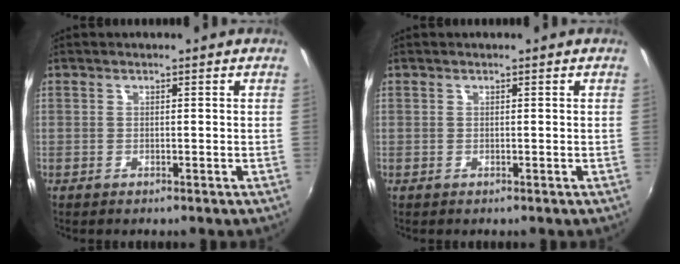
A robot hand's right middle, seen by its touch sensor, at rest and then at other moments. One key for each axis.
{"total": 0.0}